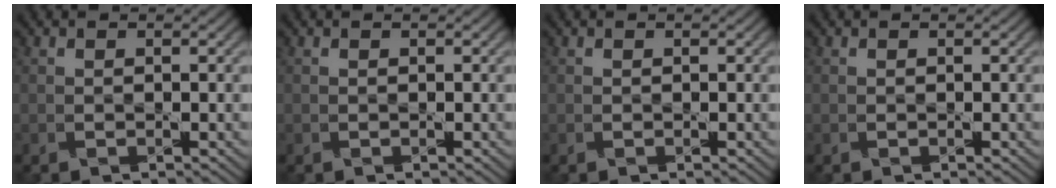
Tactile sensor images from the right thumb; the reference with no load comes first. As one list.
[{"total": 0.0}, {"total": 0.0}, {"total": 0.0}]